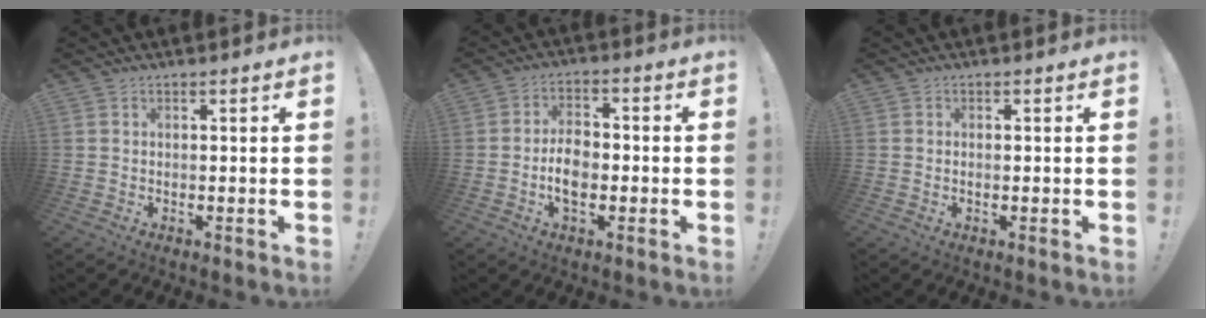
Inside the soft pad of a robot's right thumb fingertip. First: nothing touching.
{"total": 7.5, "force": [-2.1, 4.6, 5.5], "torque": [-0.098, 0.004, -0.041]}
{"total": 0.6, "force": [-0.3, 0.1, 0.5], "torque": [-0.011, 0.000, -0.004]}